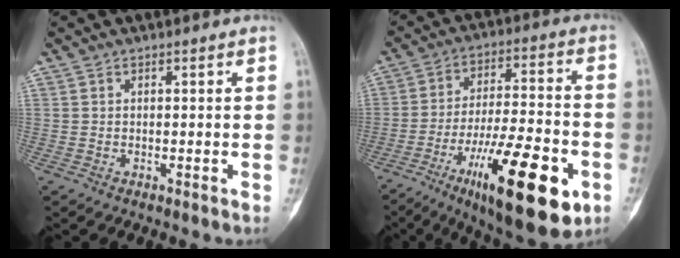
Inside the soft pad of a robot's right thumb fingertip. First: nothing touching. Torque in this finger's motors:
{"motor_torque": [1.48, 1.75, 0.67, -0.87, 0.08]}